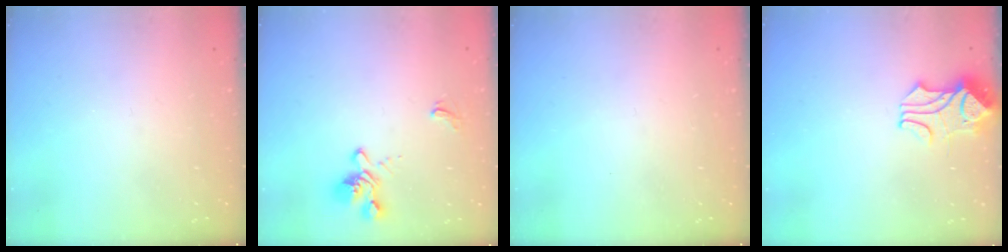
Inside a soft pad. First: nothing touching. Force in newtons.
{"total": 5.7, "press": 5.5, "slide": 1.6}
{"total": 0.0}
{"total": 1.7, "press": 1.3, "slide": 1.1}